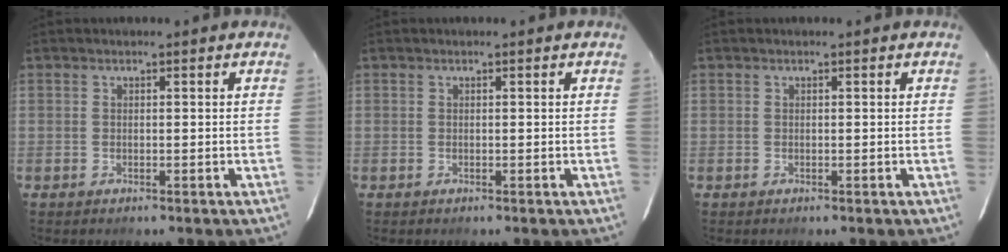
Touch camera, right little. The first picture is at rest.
{"total": 0.0}
{"total": 0.0}